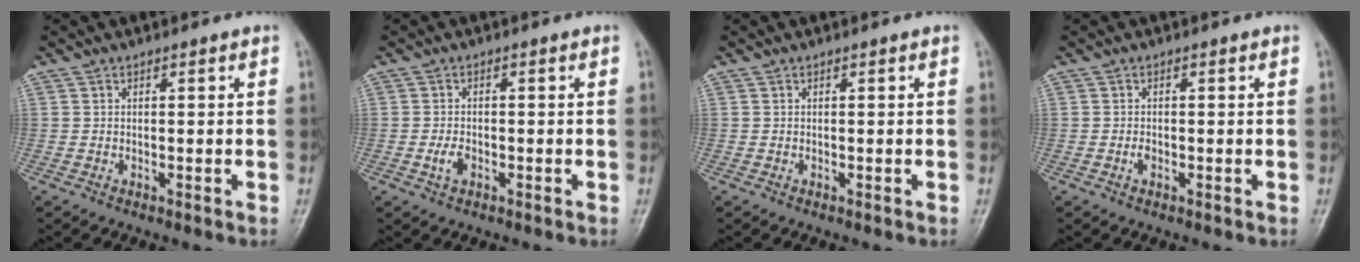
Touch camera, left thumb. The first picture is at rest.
{"total": 2.4, "force": [-0.8, 1.5, 1.6], "torque": [-0.030, 0.003, -0.017]}
{"total": 0.0}
{"total": 0.9, "force": [-0.3, 0.6, 0.6], "torque": [-0.009, 0.001, -0.007]}